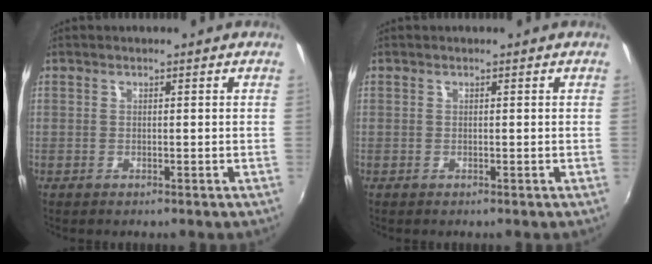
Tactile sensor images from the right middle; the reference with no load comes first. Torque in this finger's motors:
{"motor_torque": [-0.01, -0.01, 0.00, 0.00]}